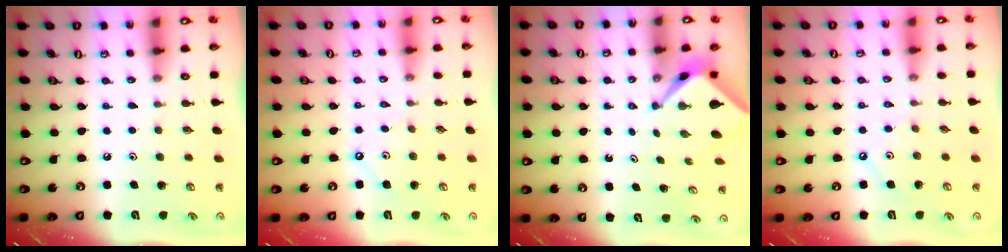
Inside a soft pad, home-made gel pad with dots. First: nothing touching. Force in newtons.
{"total": 2.6, "press": 2.6, "slide": 0.4}
{"total": 2.5, "press": 2.5, "slide": 0.2}
{"total": 1.6, "press": 1.6, "slide": 0.2}